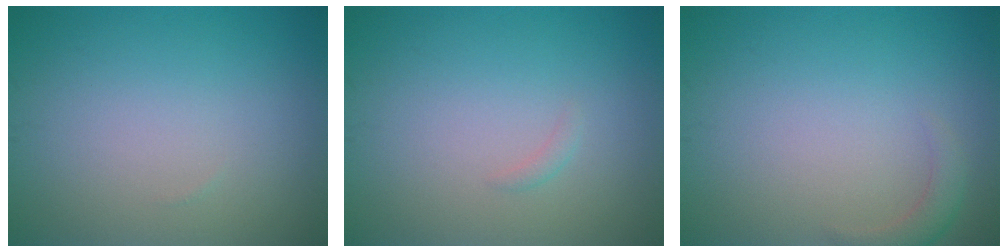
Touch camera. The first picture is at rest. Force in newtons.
{"total": 0.5, "press": 0.5, "slide": 0.1}
{"total": 1.6, "press": 1.6, "slide": 0.3}